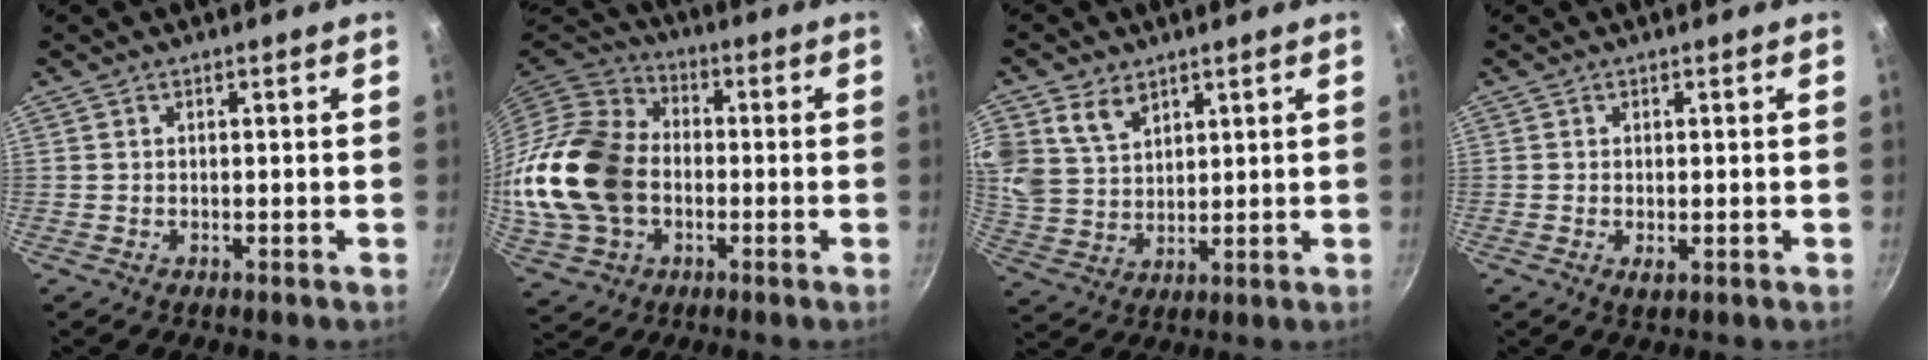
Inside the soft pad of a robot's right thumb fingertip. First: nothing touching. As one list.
[{"total": 21.4, "force": [-2.0, 15.8, 14.2], "torque": [-0.272, 0.034, -0.034]}, {"total": 9.3, "force": [5.0, 6.6, 4.4], "torque": [-0.072, -0.022, 0.106]}, {"total": 1.6, "force": [-0.3, 0.6, 1.5], "torque": [-0.028, -0.005, -0.003]}]